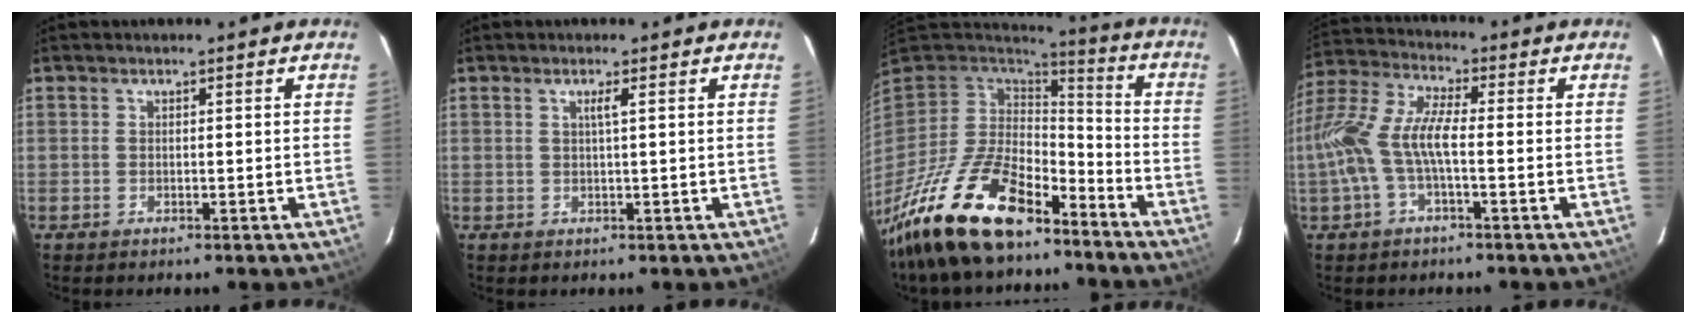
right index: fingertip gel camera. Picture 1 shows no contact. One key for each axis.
{"total": 1.3, "fx": 0.5, "fy": -0.4, "fz": 1.2, "tx": -0.022, "ty": -0.001, "tz": 0.007}
{"total": 21.4, "fx": -14.7, "fy": 8.7, "fz": 12.8, "tx": -0.260, "ty": -0.026, "tz": -0.258}
{"total": 12.1, "fx": -2.2, "fy": 3.7, "fz": 11.4, "tx": -0.241, "ty": 0.006, "tz": -0.046}